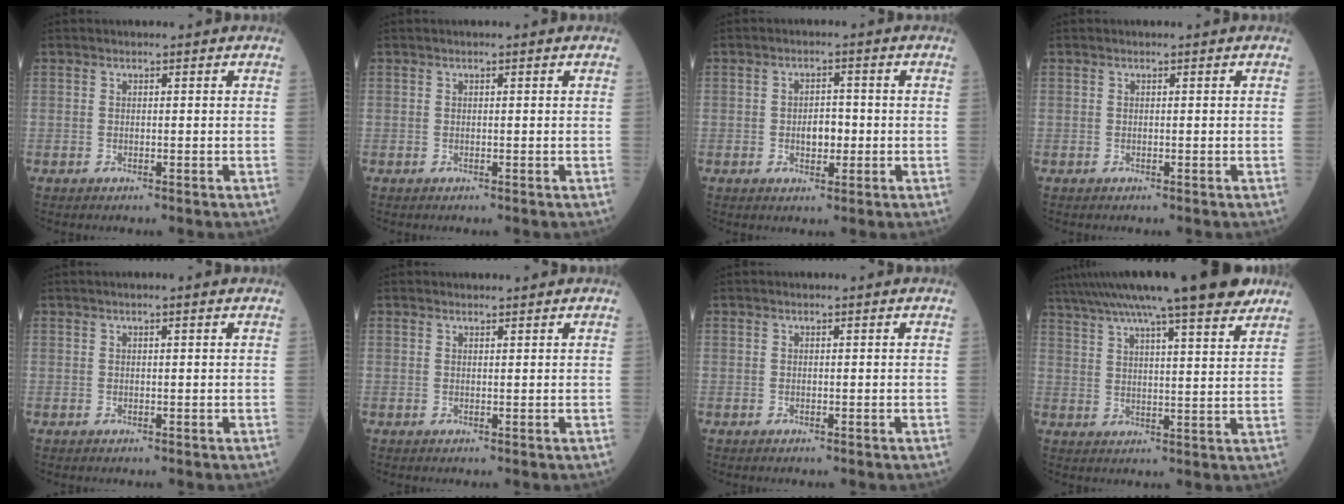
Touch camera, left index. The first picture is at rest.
{"total": 0.0}
{"total": 3.3, "force": [-0.7, 1.8, 2.7], "torque": [-0.043, 0.001, -0.010]}
{"total": 0.0}
{"total": 0.7, "force": [0.4, -0.2, 0.6], "torque": [-0.013, -0.001, 0.009]}
{"total": 0.6, "force": [0.6, 0.0, -0.1], "torque": [-0.007, -0.004, 0.011]}
{"total": 0.0}
{"total": 20.5, "force": [16.5, 1.4, 12.1], "torque": [-0.207, 0.027, 0.234]}